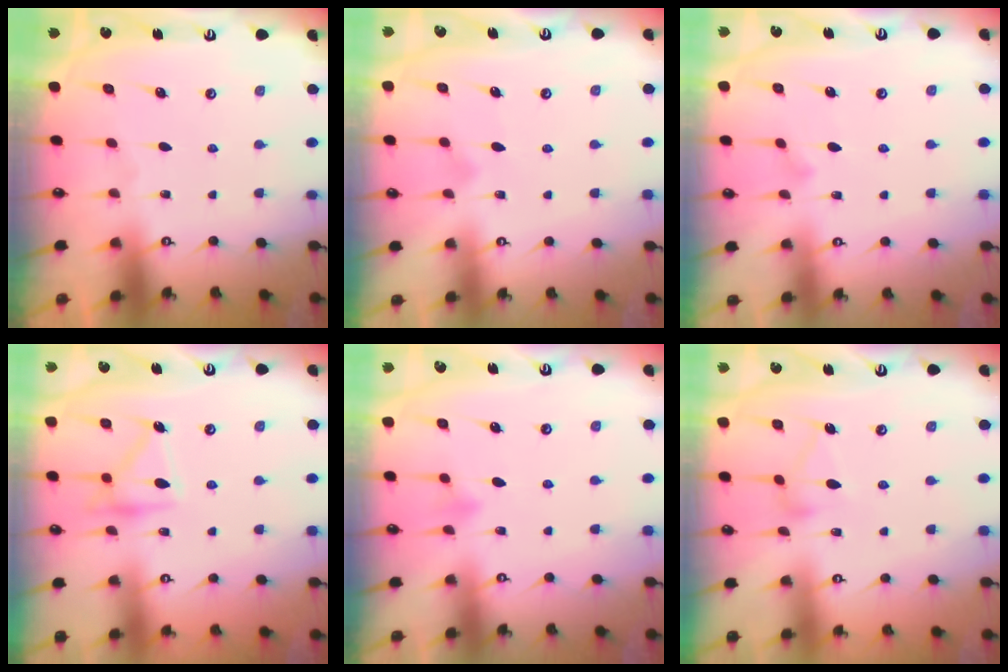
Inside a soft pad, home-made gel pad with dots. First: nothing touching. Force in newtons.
{"total": 7.5, "press": 7.5, "slide": 0.2}
{"total": 6.8, "press": 6.8, "slide": 0.4}
{"total": 15.3, "press": 15.2, "slide": 1.0}
{"total": 5.8, "press": 5.8, "slide": 0.3}
{"total": 7.6, "press": 7.6, "slide": 0.3}